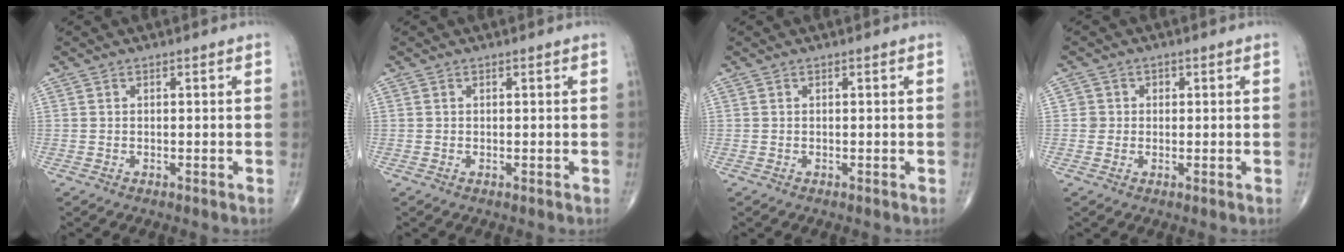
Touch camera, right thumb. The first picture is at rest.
{"total": 0.0}
{"total": 0.0}
{"total": 2.2, "force": [0.1, 2.2, 0.0], "torque": [0.019, 0.007, -0.002]}